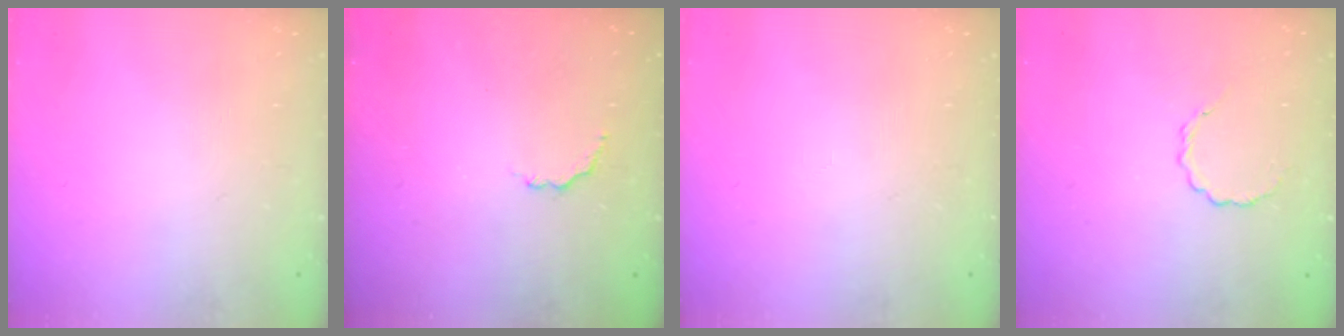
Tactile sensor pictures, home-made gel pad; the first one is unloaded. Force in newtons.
{"total": 2.6, "press": 2.4, "slide": 1.0}
{"total": 0.0}
{"total": 2.6, "press": 2.5, "slide": 0.9}